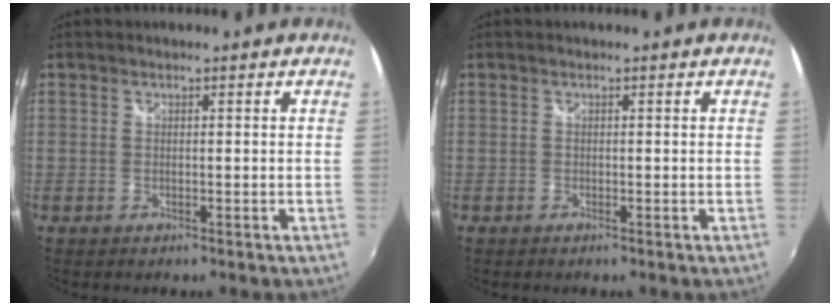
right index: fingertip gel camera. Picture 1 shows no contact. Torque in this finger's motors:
{"motor_torque": [0.00, 0.00, 0.00, 0.00]}